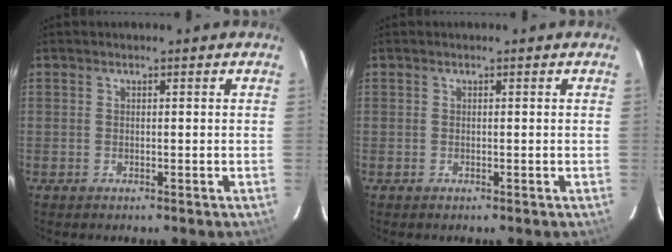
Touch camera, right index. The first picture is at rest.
{"total": 0.0}